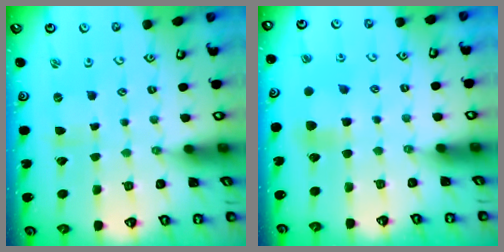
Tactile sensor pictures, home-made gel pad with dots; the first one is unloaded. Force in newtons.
{"total": 5.9, "press": 5.9, "slide": 0.5}